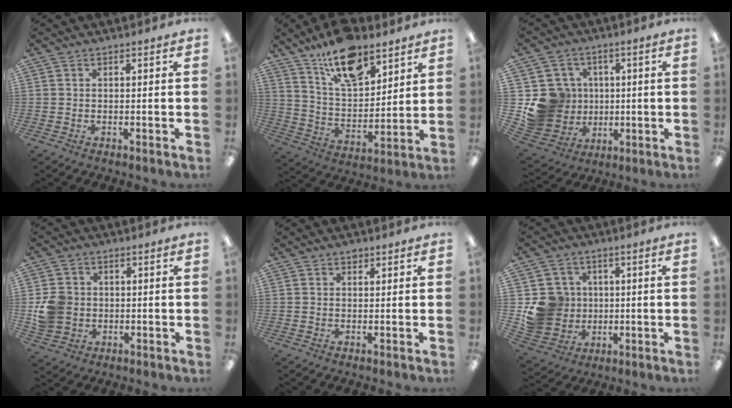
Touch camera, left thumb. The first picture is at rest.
{"total": 15.8, "force": [11.3, 7.1, 8.6], "torque": [-0.148, -0.055, 0.200]}
{"total": 14.6, "force": [0.0, 13.9, 4.5], "torque": [-0.114, 0.003, 0.021]}
{"total": 7.8, "force": [-0.3, 7.1, 3.4], "torque": [-0.072, 0.014, -0.003]}
{"total": 1.1, "force": [0.7, 0.6, 0.4], "torque": [-0.001, -0.001, 0.012]}
{"total": 11.3, "force": [-0.1, 10.9, 2.9], "torque": [-0.065, 0.015, 0.013]}